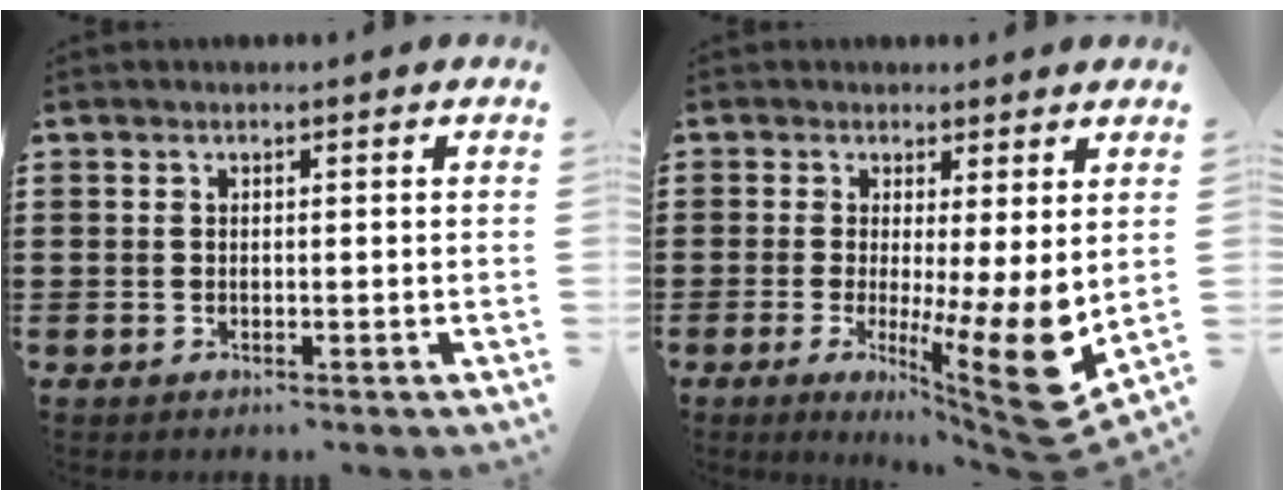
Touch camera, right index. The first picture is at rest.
{"total": 10.0, "force": [-0.3, 1.3, 9.9], "torque": [-0.132, -0.042, -0.001]}